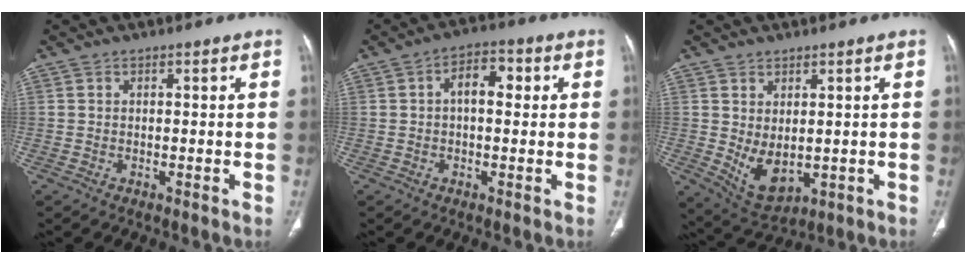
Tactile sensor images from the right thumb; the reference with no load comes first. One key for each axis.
{"total": 5.9, "fx": 0.9, "fy": 3.3, "fz": 4.9, "tx": -0.064, "ty": 0.017, "tz": 0.006}
{"total": 7.1, "fx": -0.1, "fy": 4.2, "fz": 5.7, "tx": -0.087, "ty": -0.010, "tz": 0.025}